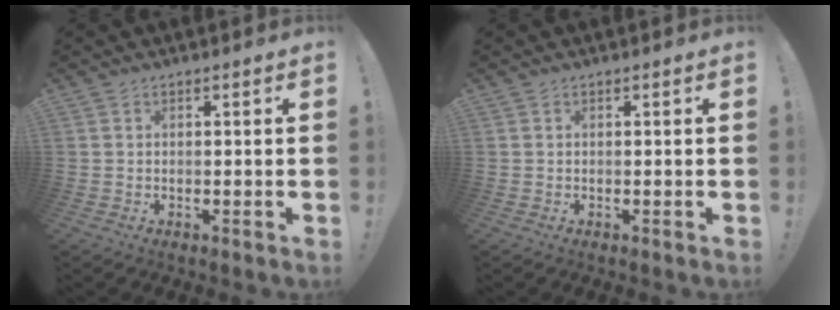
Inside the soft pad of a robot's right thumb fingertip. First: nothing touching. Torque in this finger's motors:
{"motor_torque": [0.00, 0.00, 0.00, 0.00, 0.00]}